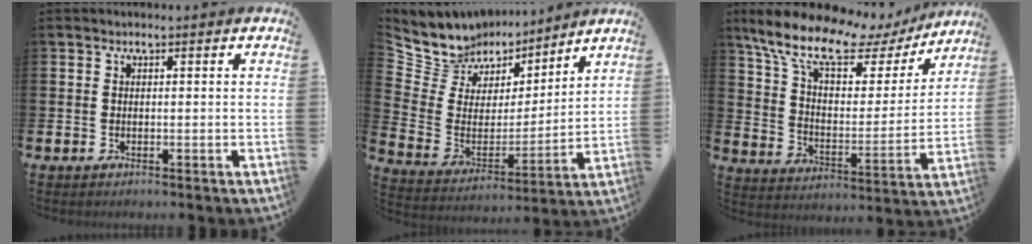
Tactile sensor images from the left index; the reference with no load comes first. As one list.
[{"total": 8.2, "force": [7.2, 3.9, -0.8], "torque": [-0.045, -0.067, 0.132]}, {"total": 12.9, "force": [10.2, 4.7, 6.4], "torque": [-0.152, -0.059, 0.172]}]